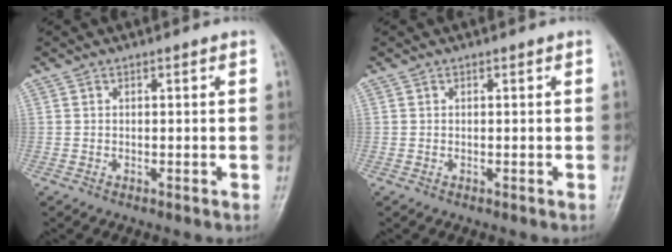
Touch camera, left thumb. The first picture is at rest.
{"total": 0.0}